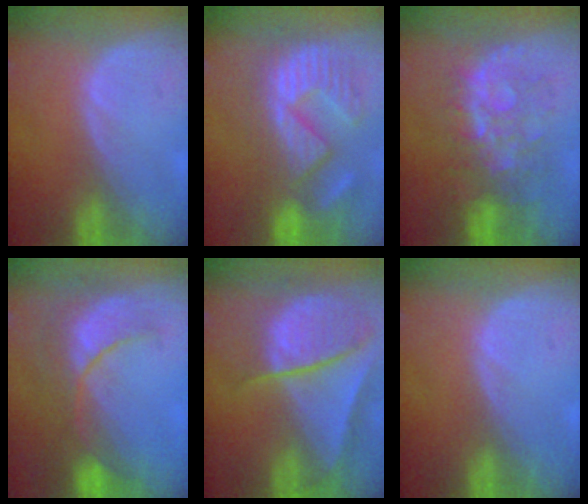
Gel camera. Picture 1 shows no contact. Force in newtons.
{"total": 11.3, "press": 10.9, "slide": 3.2}
{"total": 8.3, "press": 8.3, "slide": 0.9}
{"total": 8.4, "press": 8.2, "slide": 1.9}
{"total": 9.8, "press": 8.2, "slide": 5.3}
{"total": 0.0}